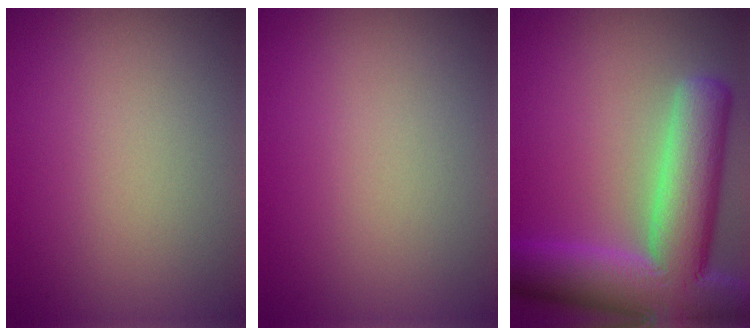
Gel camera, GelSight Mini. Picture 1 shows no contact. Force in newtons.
{"total": 0.0}
{"total": 12.6, "press": 12.6, "slide": 1.1}